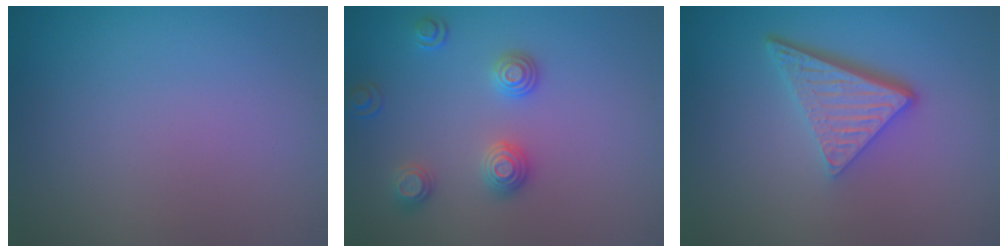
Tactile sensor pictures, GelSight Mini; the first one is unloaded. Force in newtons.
{"total": 2.7, "press": 2.6, "slide": 0.9}
{"total": 5.2, "press": 3.6, "slide": 3.8}